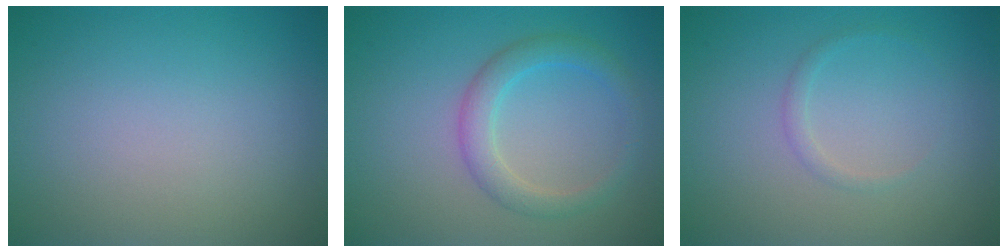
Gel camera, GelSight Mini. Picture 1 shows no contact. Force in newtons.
{"total": 2.8, "press": 2.8, "slide": 0.1}
{"total": 0.8, "press": 0.8, "slide": 0.0}